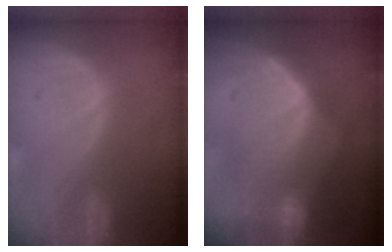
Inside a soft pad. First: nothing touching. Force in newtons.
{"total": 7.8, "press": 7.7, "slide": 0.6}